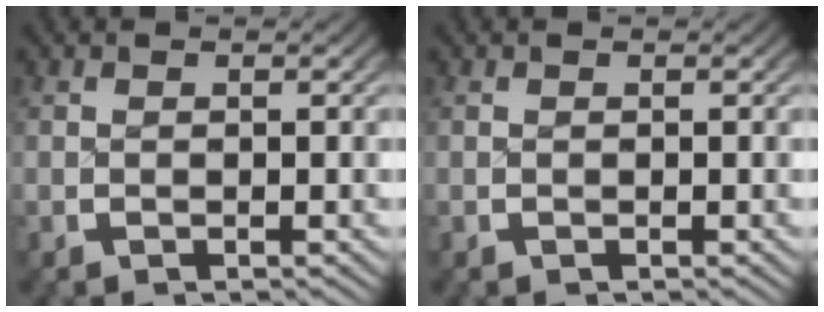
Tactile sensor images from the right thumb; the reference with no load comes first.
{"total": 0.0}